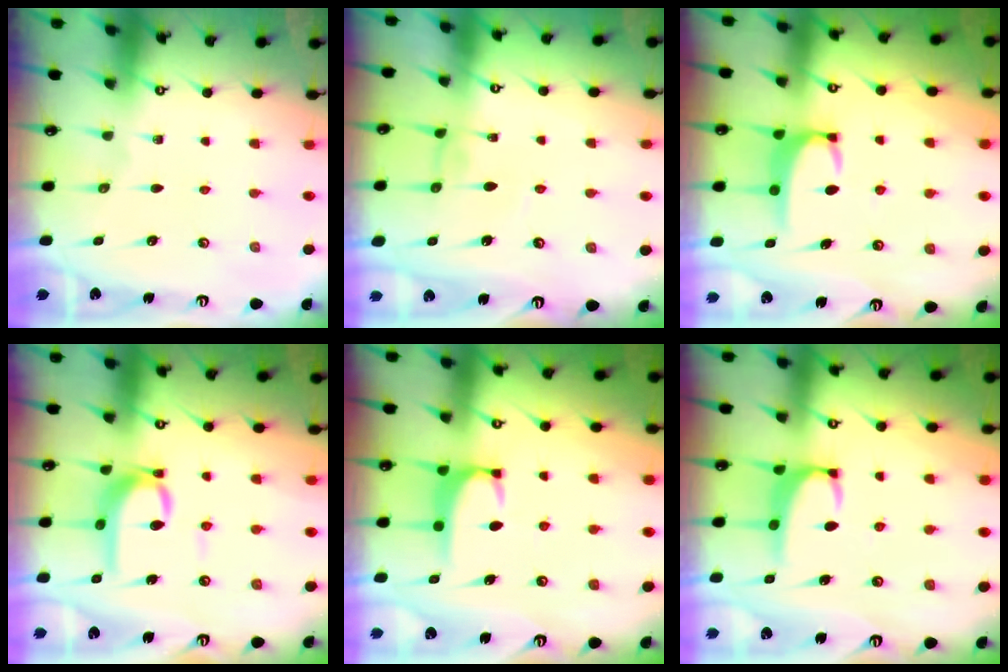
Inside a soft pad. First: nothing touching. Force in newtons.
{"total": 0.0}
{"total": 3.6, "press": 3.6, "slide": 0.5}
{"total": 10.5, "press": 10.5, "slide": 0.7}
{"total": 1.7, "press": 1.6, "slide": 0.5}
{"total": 2.2, "press": 2.1, "slide": 0.7}